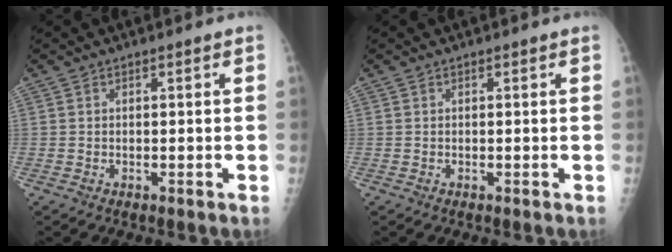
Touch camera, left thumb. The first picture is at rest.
{"total": 0.0}